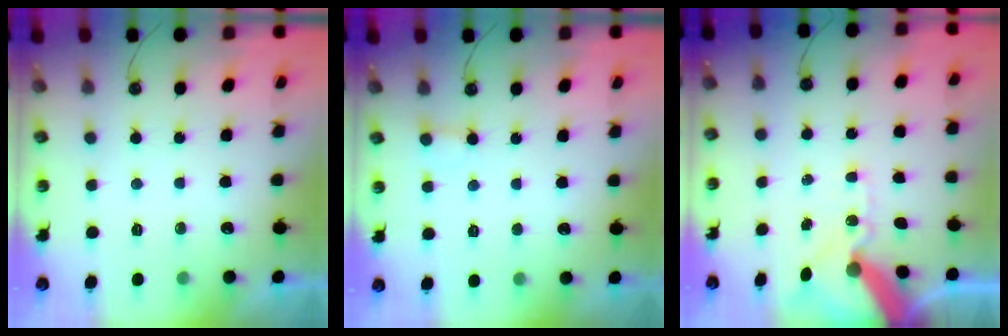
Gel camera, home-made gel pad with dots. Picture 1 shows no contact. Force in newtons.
{"total": 1.9, "press": 1.9, "slide": 0.2}
{"total": 13.5, "press": 13.4, "slide": 1.9}